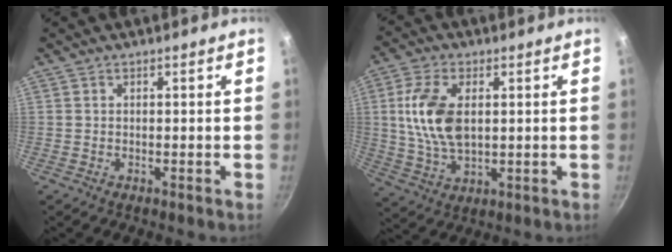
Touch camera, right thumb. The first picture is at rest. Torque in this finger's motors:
{"motor_torque": [-0.95, 1.30, 1.09, 0.64, 0.19]}